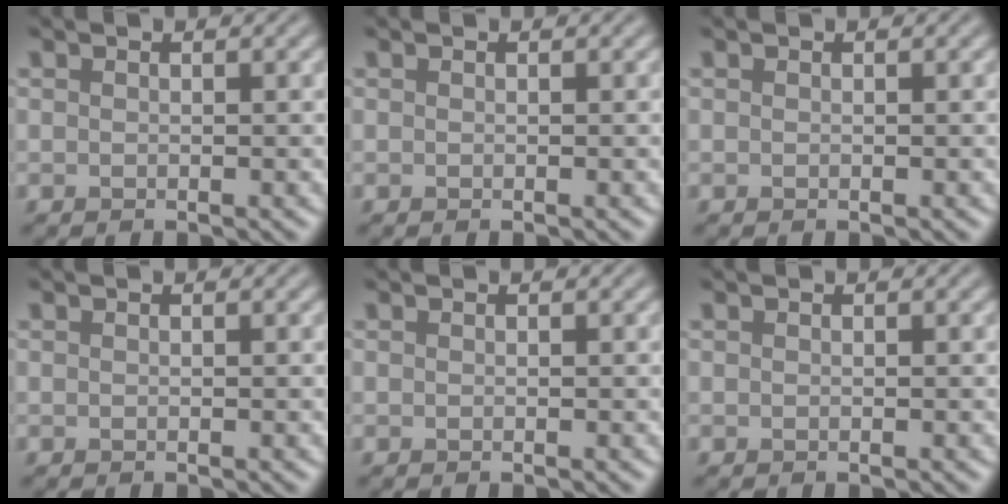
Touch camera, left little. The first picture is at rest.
{"total": 0.0}
{"total": 0.0}
{"total": 0.0}
{"total": 0.0}
{"total": 0.0}